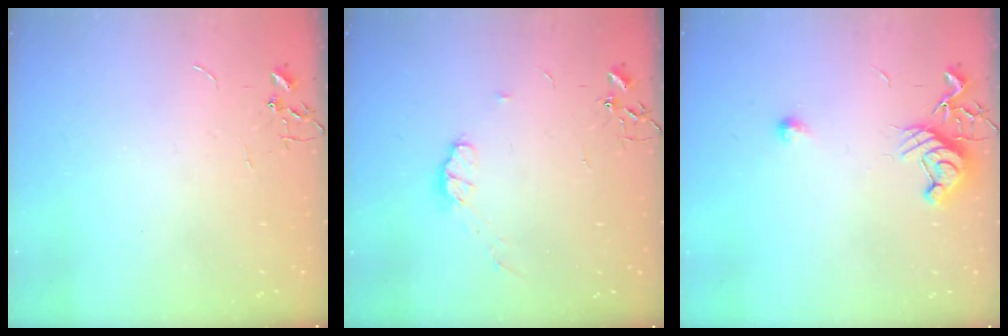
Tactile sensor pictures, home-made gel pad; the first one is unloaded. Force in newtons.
{"total": 5.8, "press": 5.7, "slide": 0.9}
{"total": 9.8, "press": 9.8, "slide": 1.0}